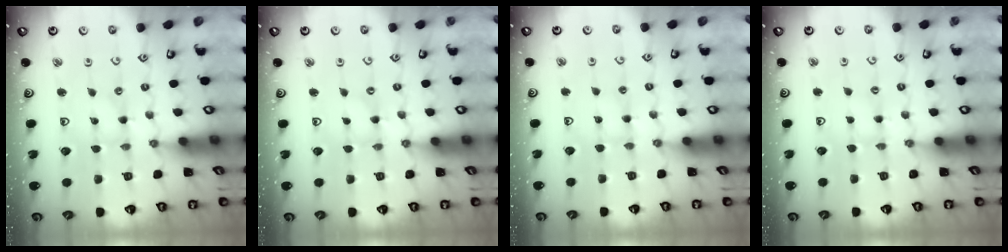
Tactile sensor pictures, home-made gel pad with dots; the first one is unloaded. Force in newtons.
{"total": 0.0}
{"total": 2.5, "press": 2.5, "slide": 0.2}
{"total": 2.0, "press": 2.0, "slide": 0.3}